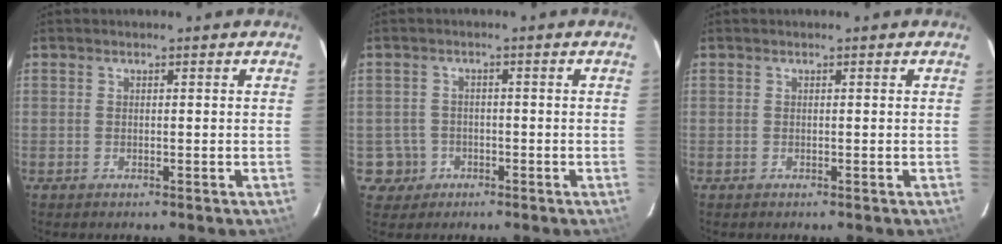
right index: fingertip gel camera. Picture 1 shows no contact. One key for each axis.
{"total": 4.4, "fx": -1.5, "fy": 4.1, "fz": 0.0, "tx": -0.008, "ty": 0.020, "tz": -0.022}
{"total": 0.0}